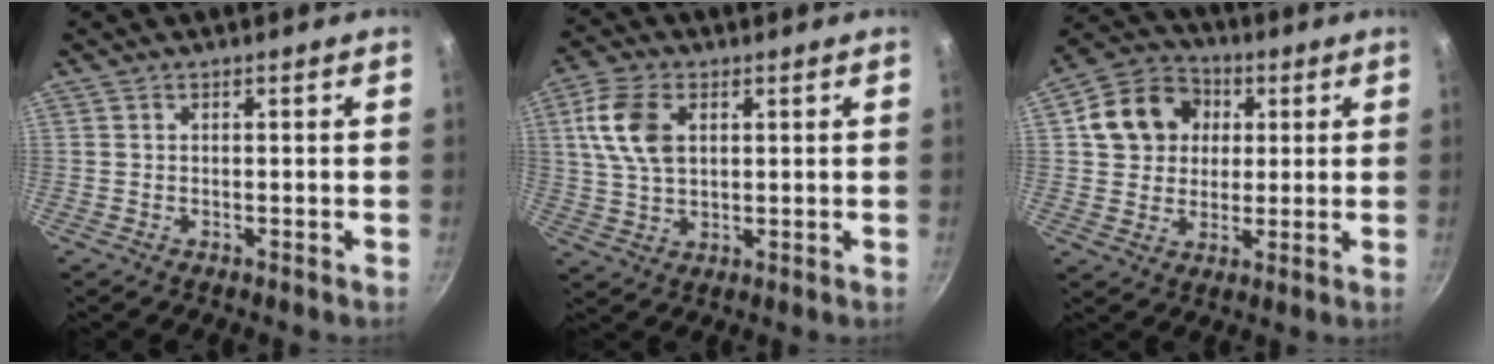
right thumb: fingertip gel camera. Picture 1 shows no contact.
{"total": 10.1, "force": [2.8, 6.2, 7.5], "torque": [-0.138, 0.001, 0.053]}
{"total": 12.5, "force": [3.0, 10.6, 5.9], "torque": [-0.082, 0.015, 0.042]}